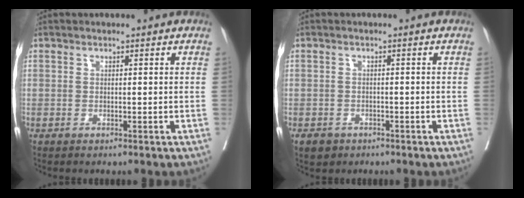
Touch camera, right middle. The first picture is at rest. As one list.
[{"total": 2.0, "force": [-1.1, 1.6, 0.4], "torque": [-0.011, 0.002, -0.015]}]